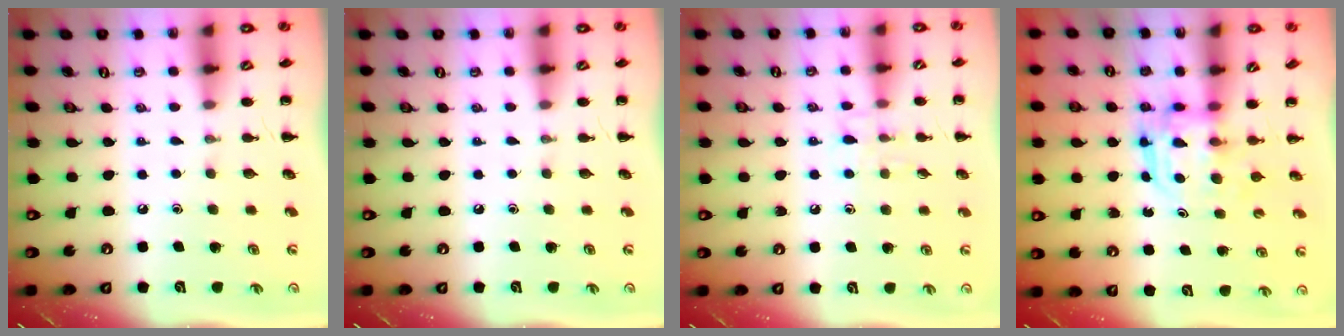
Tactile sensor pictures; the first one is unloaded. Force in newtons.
{"total": 0.0}
{"total": 7.5, "press": 7.1, "slide": 2.2}
{"total": 3.2, "press": 3.2, "slide": 0.2}